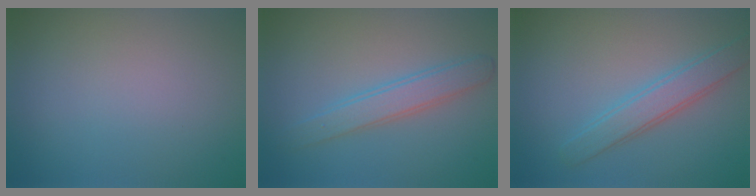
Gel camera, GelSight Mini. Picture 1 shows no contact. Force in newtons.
{"total": 2.8, "press": 2.8, "slide": 0.2}
{"total": 3.2, "press": 3.2, "slide": 0.1}